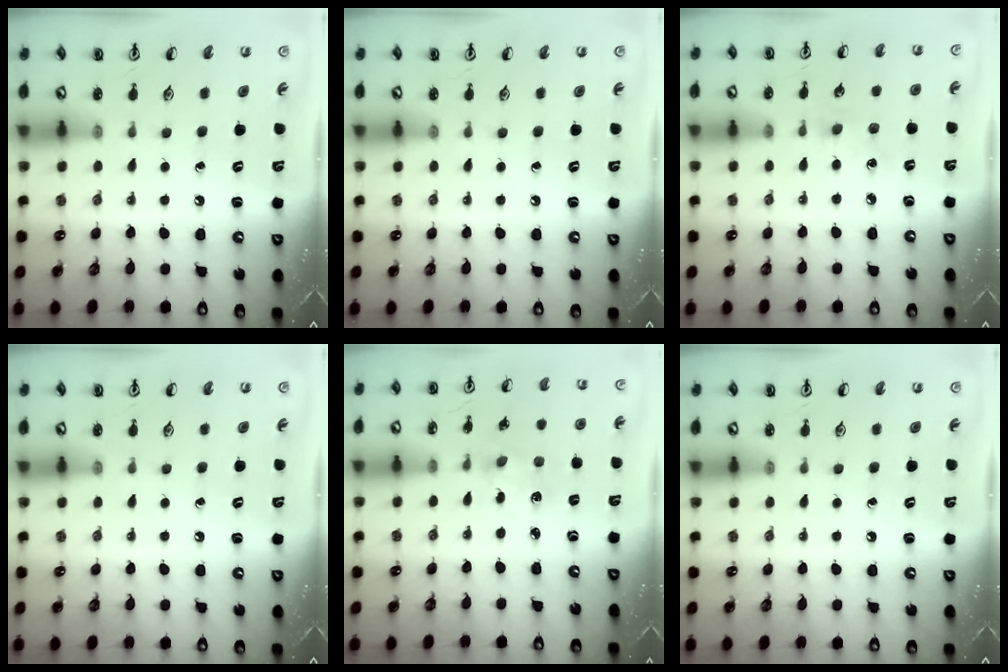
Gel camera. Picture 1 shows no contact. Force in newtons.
{"total": 0.0}
{"total": 3.3, "press": 3.3, "slide": 0.5}
{"total": 0.0}
{"total": 2.7, "press": 2.7, "slide": 0.3}
{"total": 0.0}